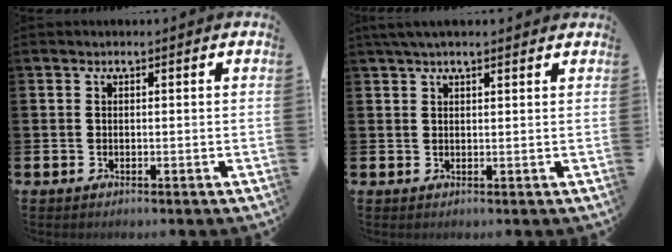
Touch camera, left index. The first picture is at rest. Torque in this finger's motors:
{"motor_torque": [1.09, -1.05, 0.50, 0.21]}